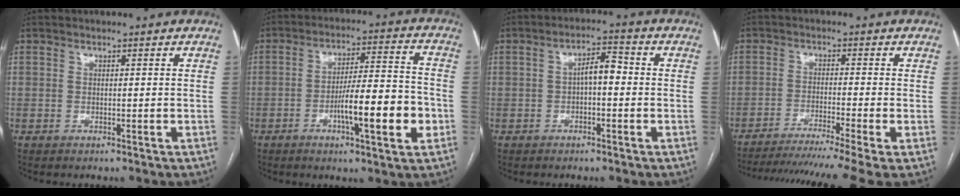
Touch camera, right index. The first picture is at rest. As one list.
[{"total": 12.4, "force": [-3.8, 1.6, 11.7], "torque": [-0.188, 0.007, -0.058]}, {"total": 4.3, "force": [-0.3, 1.6, 4.0], "torque": [-0.065, 0.022, -0.006]}, {"total": 14.8, "force": [-11.8, -1.5, 8.8], "torque": [-0.129, -0.030, -0.183]}]